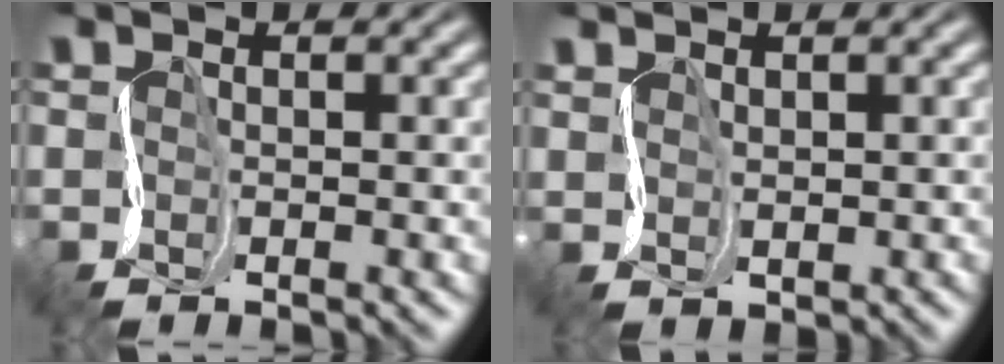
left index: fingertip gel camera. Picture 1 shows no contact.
{"total": 1.3, "force": [1.1, 0.3, -0.5], "torque": [0.007, 0.004, 0.025]}